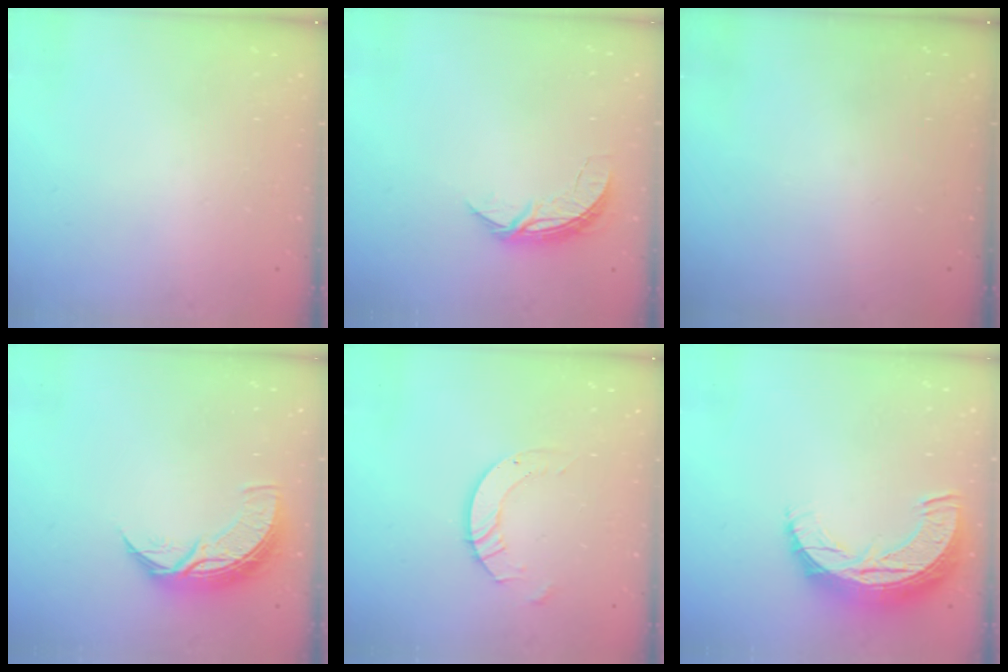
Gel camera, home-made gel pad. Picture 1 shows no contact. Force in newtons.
{"total": 5.5, "press": 5.5, "slide": 0.3}
{"total": 0.0}
{"total": 9.0, "press": 9.0, "slide": 0.6}
{"total": 5.0, "press": 5.0, "slide": 0.3}
{"total": 11.6, "press": 11.6, "slide": 0.7}